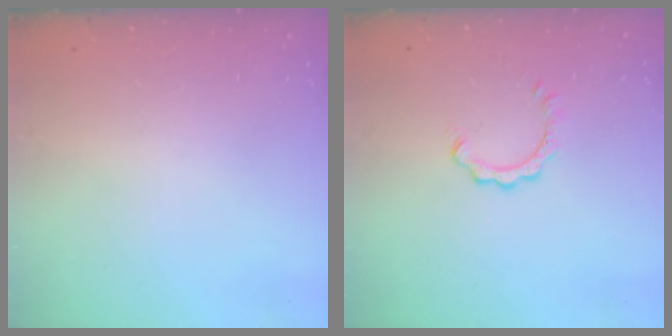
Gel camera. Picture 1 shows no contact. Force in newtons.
{"total": 3.8, "press": 3.8, "slide": 0.2}